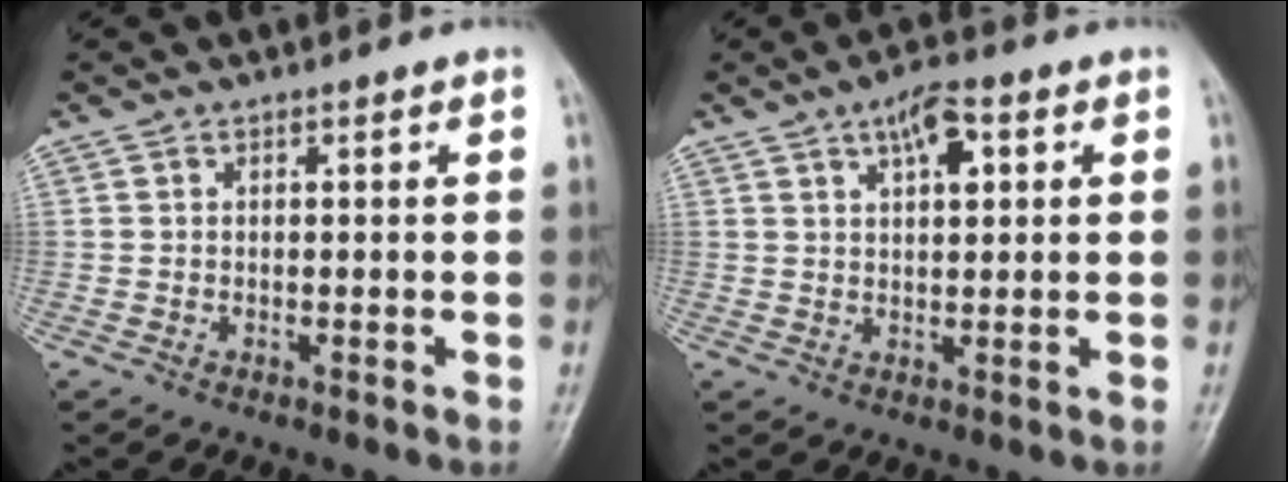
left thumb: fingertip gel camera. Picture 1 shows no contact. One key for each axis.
{"total": 6.3, "fx": 2.6, "fy": 2.7, "fz": 5.1, "tx": -0.071, "ty": -0.002, "tz": 0.038}